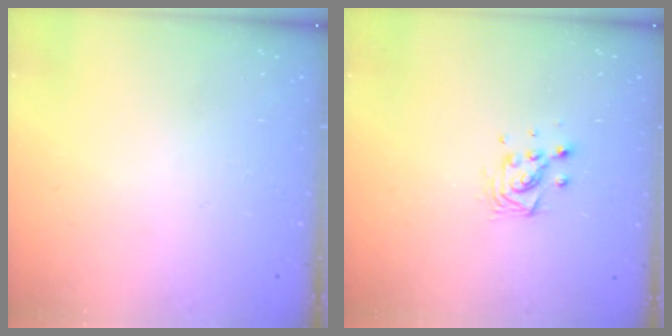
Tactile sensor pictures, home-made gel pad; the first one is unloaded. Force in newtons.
{"total": 6.3, "press": 6.3, "slide": 0.3}